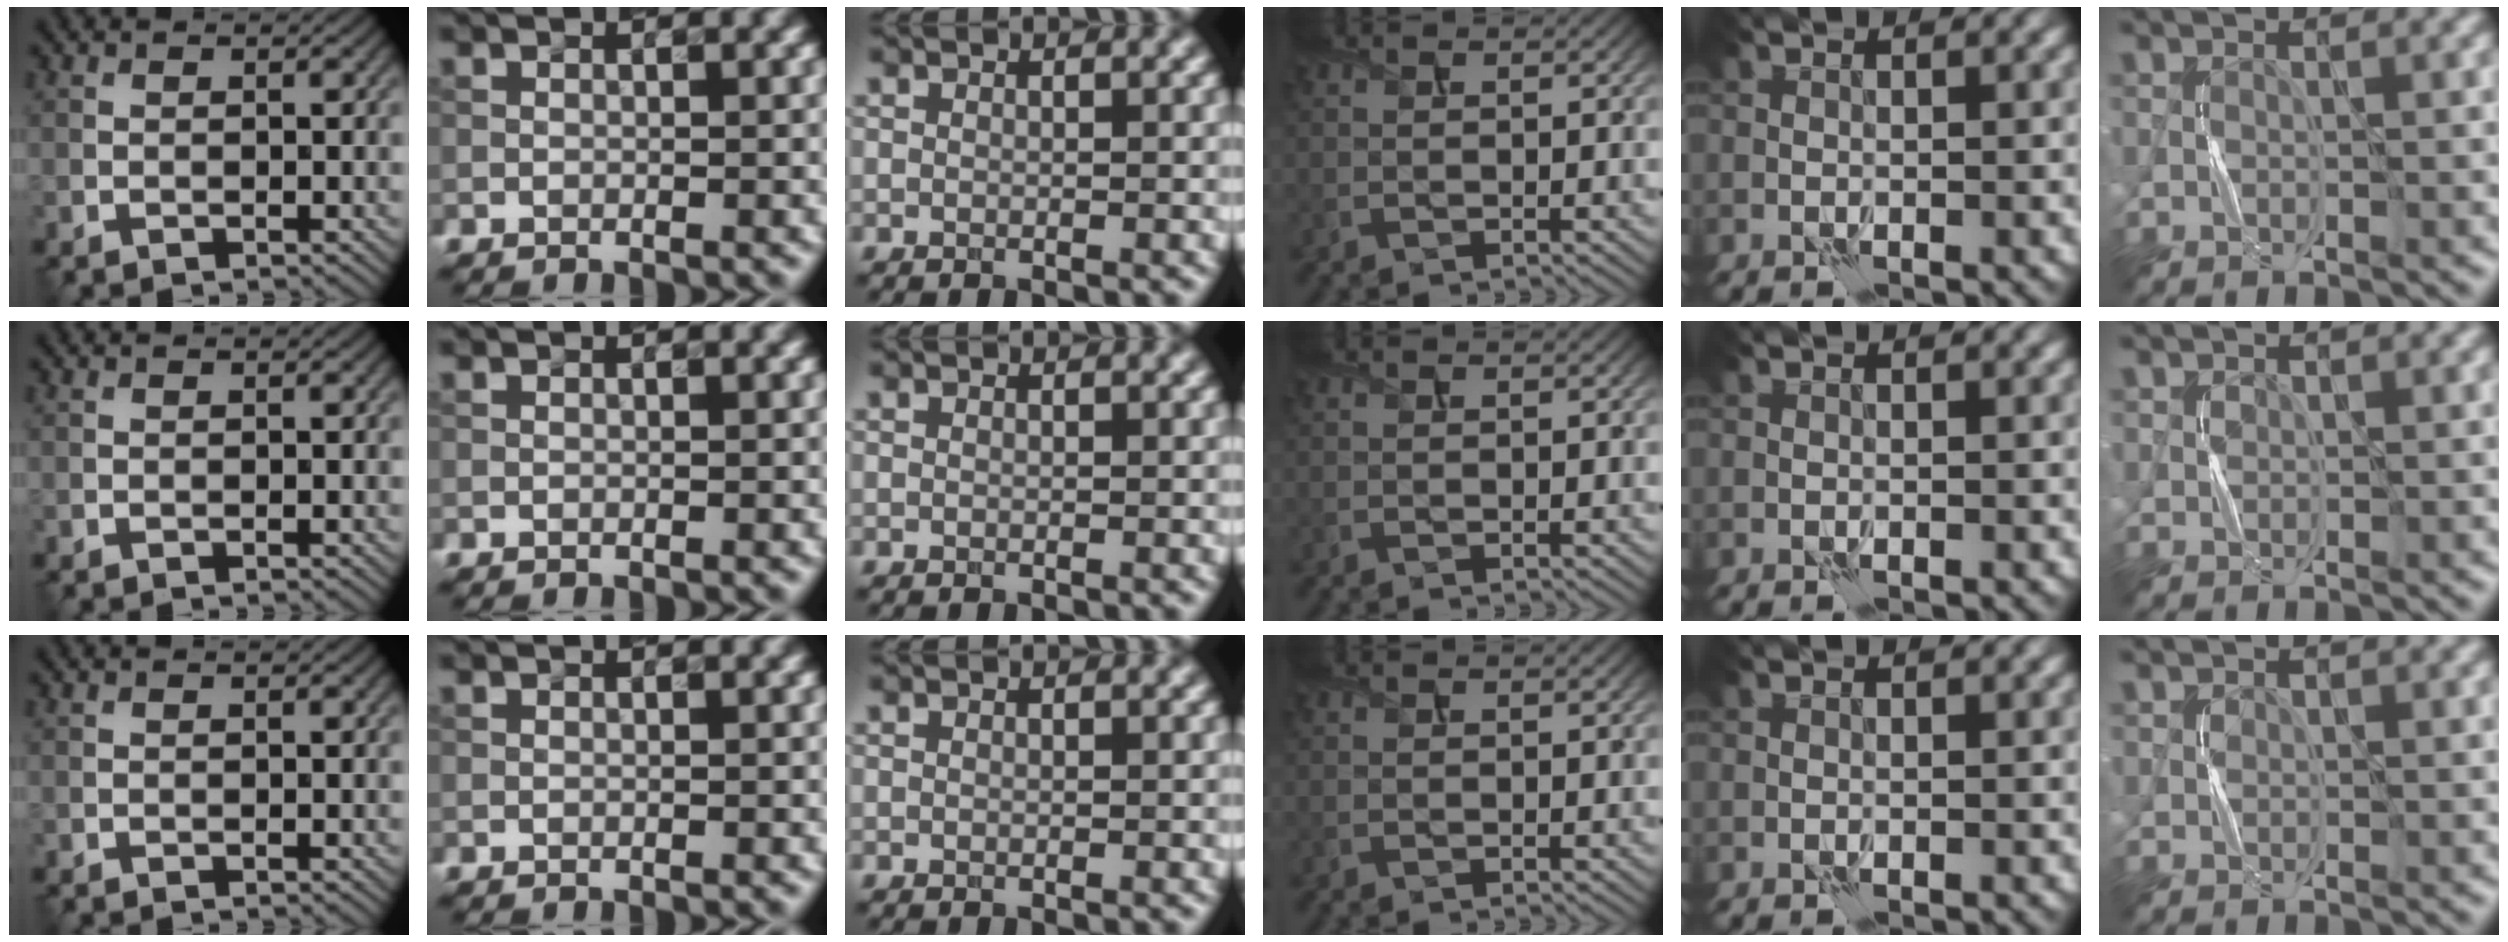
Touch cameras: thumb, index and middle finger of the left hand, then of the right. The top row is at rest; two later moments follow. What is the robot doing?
{"motion": "press", "object": "button"}